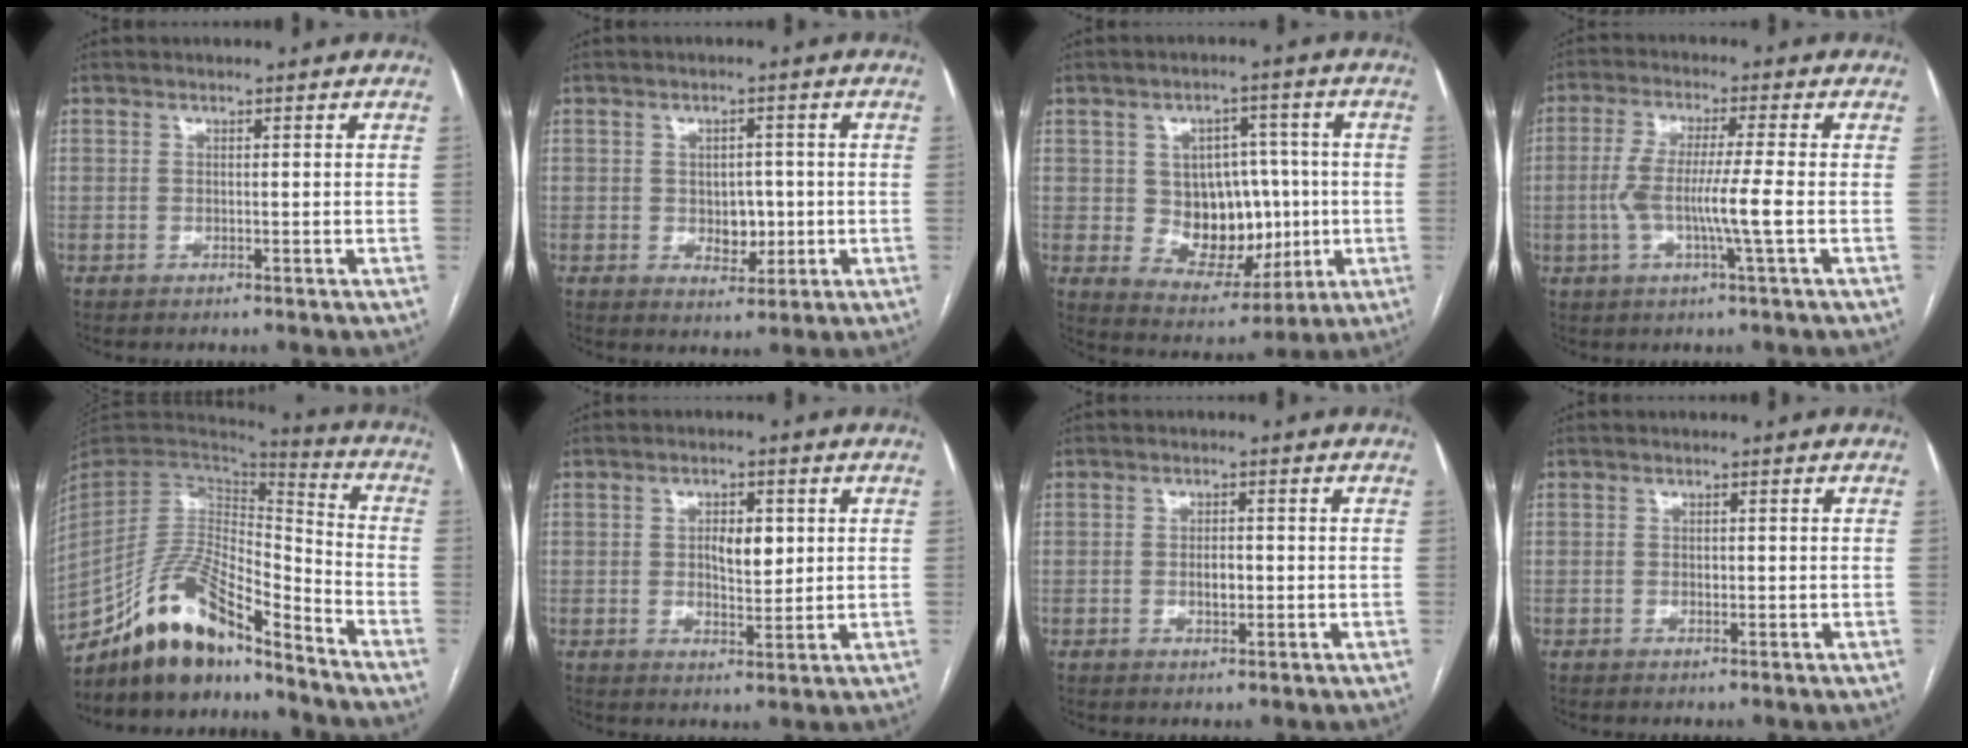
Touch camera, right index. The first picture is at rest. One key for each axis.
{"total": 4.2, "fx": -0.3, "fy": 3.0, "fz": 3.0, "tx": -0.032, "ty": 0.005, "tz": 0.006}
{"total": 11.2, "fx": 0.1, "fy": 8.1, "fz": 7.7, "tx": -0.109, "ty": 0.027, "tz": 0.024}
{"total": 7.9, "fx": -1.4, "fy": -0.3, "fz": 7.7, "tx": -0.156, "ty": 0.001, "tz": -0.028}
{"total": 15.8, "fx": -13.3, "fy": 3.5, "fz": 7.7, "tx": -0.136, "ty": 0.036, "tz": -0.242}
{"total": 4.7, "fx": 0.9, "fy": 2.2, "fz": 4.0, "tx": -0.062, "ty": 0.001, "tz": 0.019}
{"total": 2.3, "fx": -0.3, "fy": 1.2, "fz": 2.0, "tx": -0.033, "ty": 0.002, "tz": -0.001}
{"total": 0.8, "fx": 0.0, "fy": 0.6, "fz": 0.5, "tx": -0.008, "ty": 0.001, "tz": 0.001}